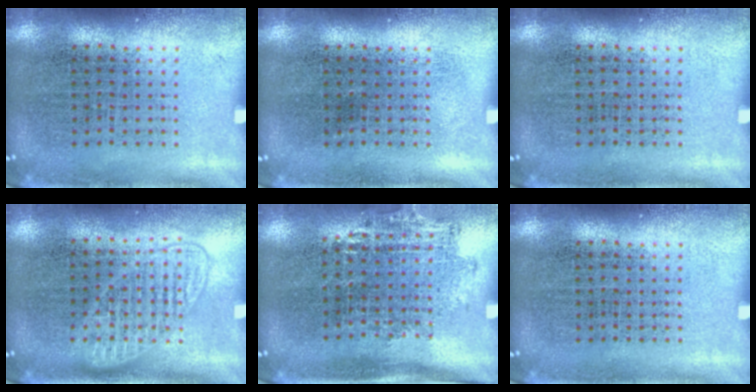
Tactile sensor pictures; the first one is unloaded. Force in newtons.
{"total": 0.0}
{"total": 0.0}
{"total": 1.4, "press": 1.3, "slide": 0.4}
{"total": 1.3, "press": 1.0, "slide": 0.8}
{"total": 0.0}